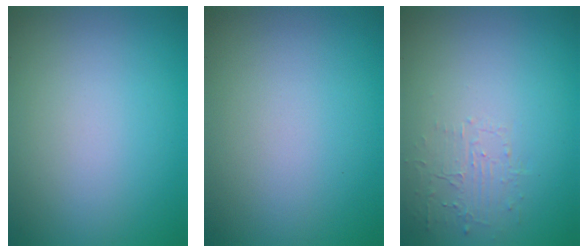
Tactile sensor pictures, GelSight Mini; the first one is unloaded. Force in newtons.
{"total": 0.0}
{"total": 1.5, "press": 0.1, "slide": 1.5}